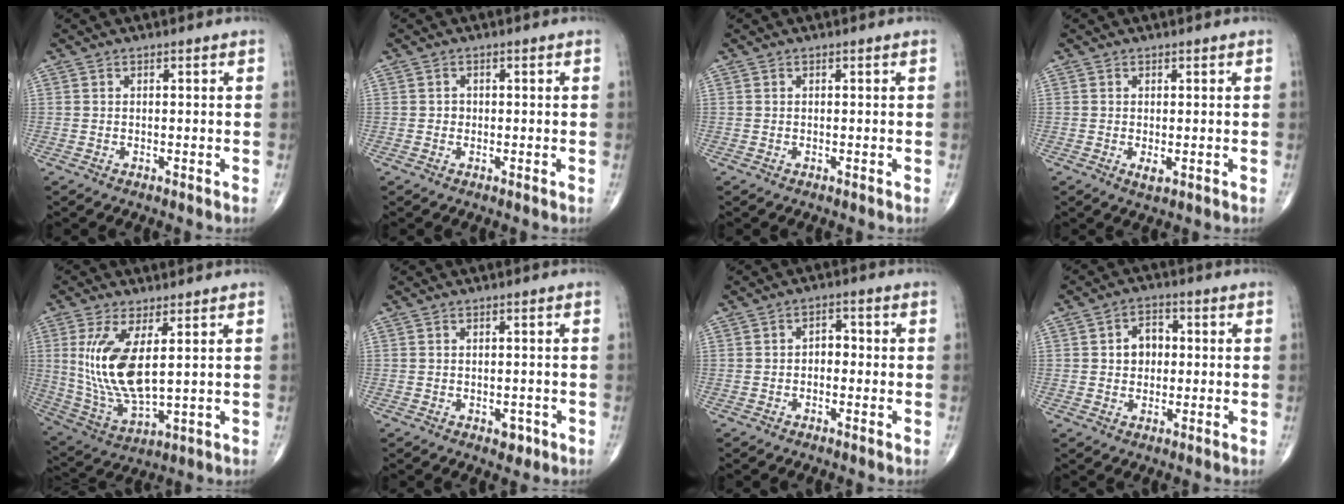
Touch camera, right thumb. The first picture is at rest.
{"total": 0.9, "force": [-0.1, 0.9, 0.2], "torque": [0.001, 0.003, -0.002]}
{"total": 0.0}
{"total": 1.5, "force": [-0.2, 0.6, 1.4], "torque": [-0.022, -0.005, -0.001]}
{"total": 13.5, "force": [2.8, 5.2, 12.2], "torque": [-0.255, -0.026, 0.071]}
{"total": 2.0, "force": [-0.9, 1.3, 1.2], "torque": [-0.002, 0.002, -0.008]}
{"total": 2.8, "force": [-0.5, 1.9, 2.0], "torque": [-0.011, 0.014, -0.016]}
{"total": 5.2, "force": [0.4, 4.1, 3.2], "torque": [-0.029, 0.013, 0.002]}